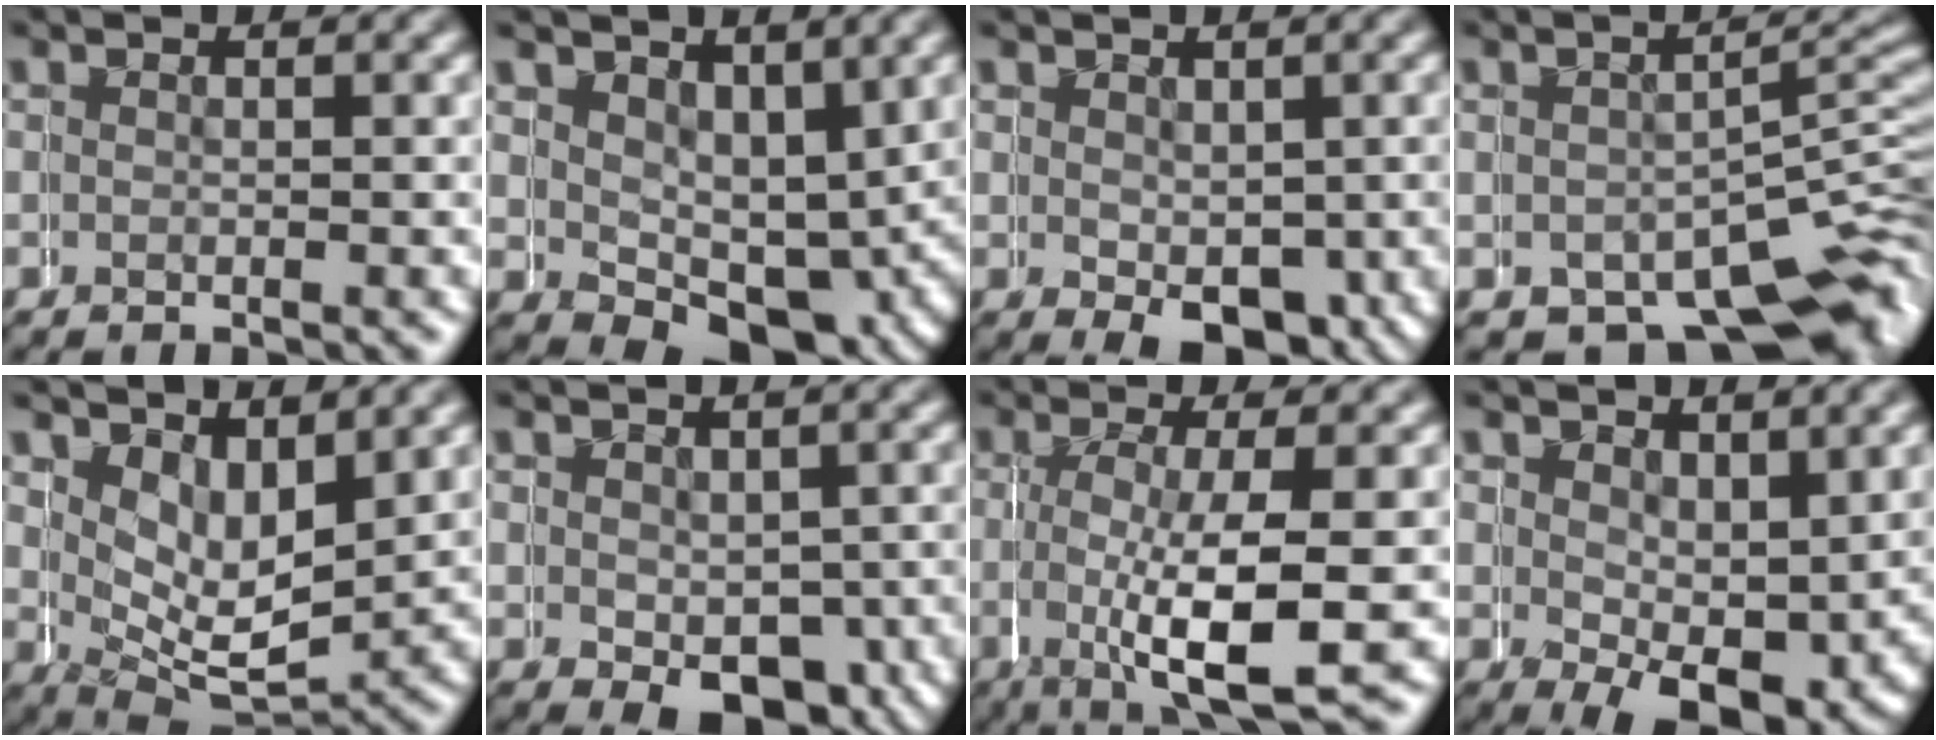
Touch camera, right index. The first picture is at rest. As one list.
[{"total": 3.7, "force": [1.5, 2.8, 1.8], "torque": [-0.028, -0.026, 0.032]}, {"total": 4.4, "force": [-0.6, 2.3, 3.6], "torque": [-0.051, -0.015, -0.003]}, {"total": 9.3, "force": [-4.1, 5.4, 6.4], "torque": [-0.070, -0.023, -0.049]}, {"total": 5.9, "force": [2.7, 3.9, 3.5], "torque": [-0.050, -0.021, 0.046]}, {"total": 4.4, "force": [-1.3, 2.7, 3.3], "torque": [-0.039, -0.014, -0.015]}, {"total": 6.4, "force": [-0.7, 1.9, 6.0], "torque": [-0.117, -0.015, 0.001]}, {"total": 4.6, "force": [0.3, 2.3, 3.9], "torque": [-0.062, -0.024, 0.016]}]